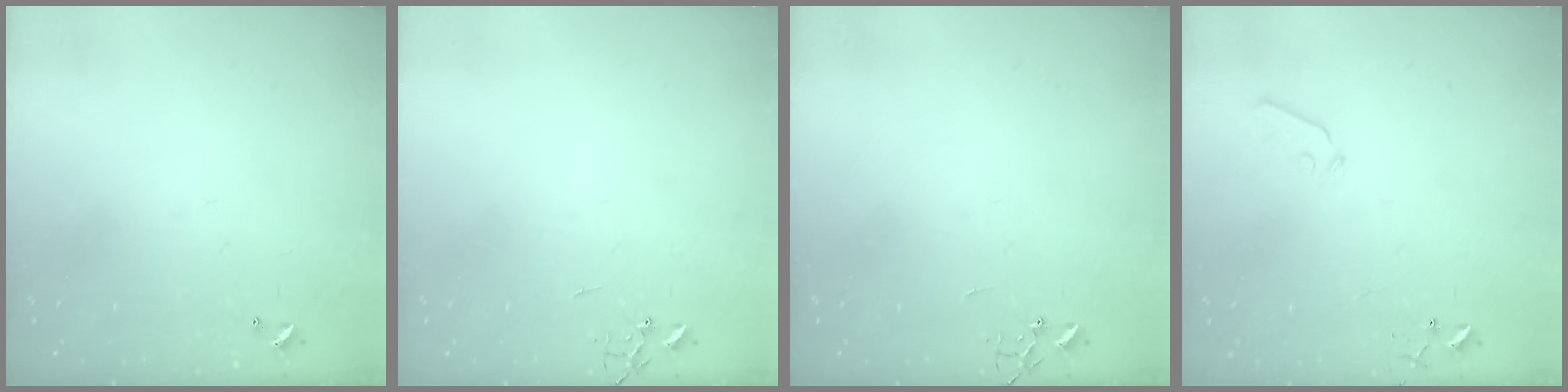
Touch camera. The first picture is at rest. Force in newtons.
{"total": 0.0}
{"total": 0.0}
{"total": 3.6, "press": 3.5, "slide": 0.7}